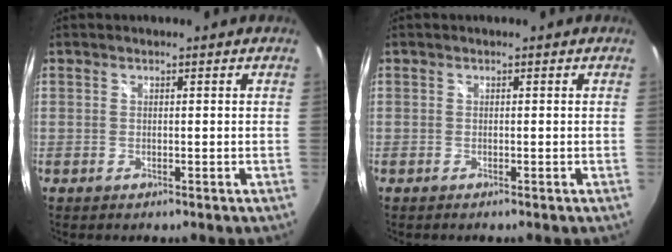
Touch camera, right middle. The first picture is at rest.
{"total": 0.0}